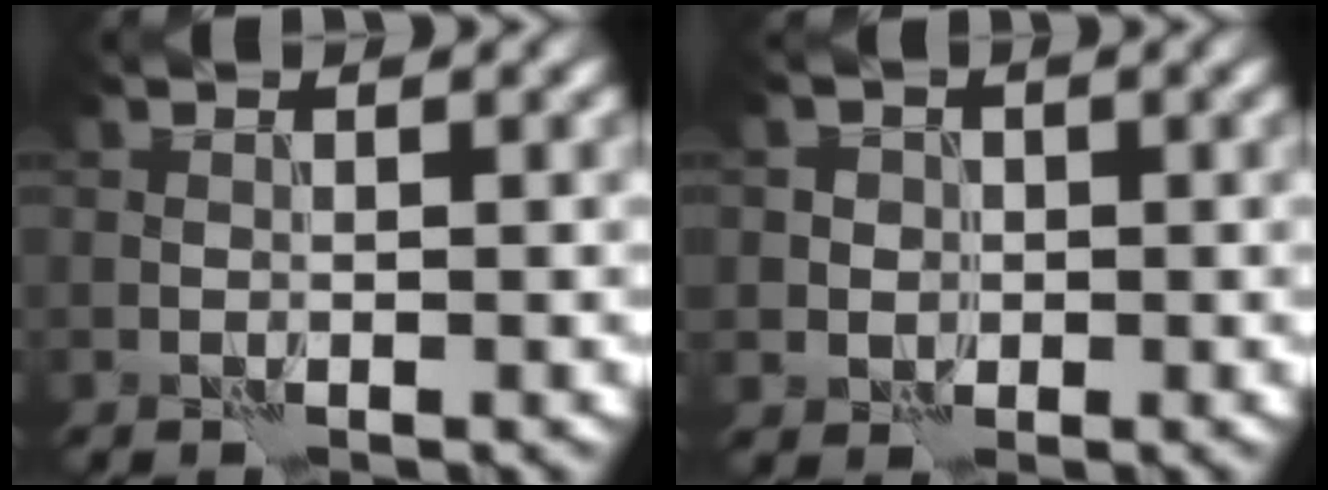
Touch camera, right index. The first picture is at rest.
{"total": 2.3, "force": [0.2, 2.2, 0.4], "torque": [0.016, 0.008, -0.010]}